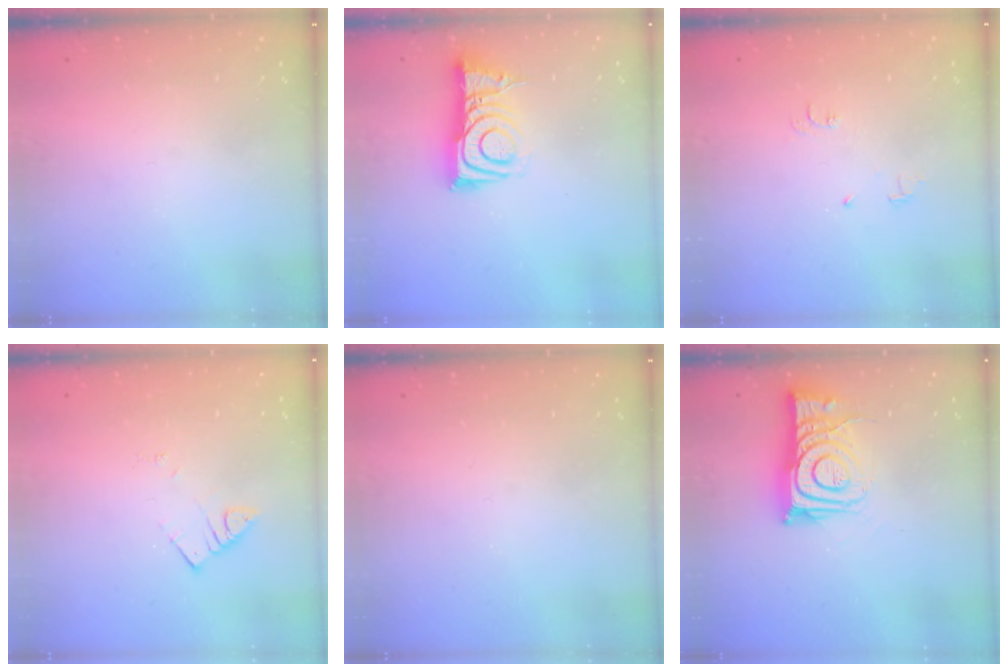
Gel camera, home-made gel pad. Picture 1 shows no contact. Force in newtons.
{"total": 8.3, "press": 8.3, "slide": 0.7}
{"total": 4.7, "press": 4.7, "slide": 0.7}
{"total": 2.6, "press": 2.6, "slide": 0.1}
{"total": 0.0}
{"total": 11.4, "press": 11.3, "slide": 0.9}